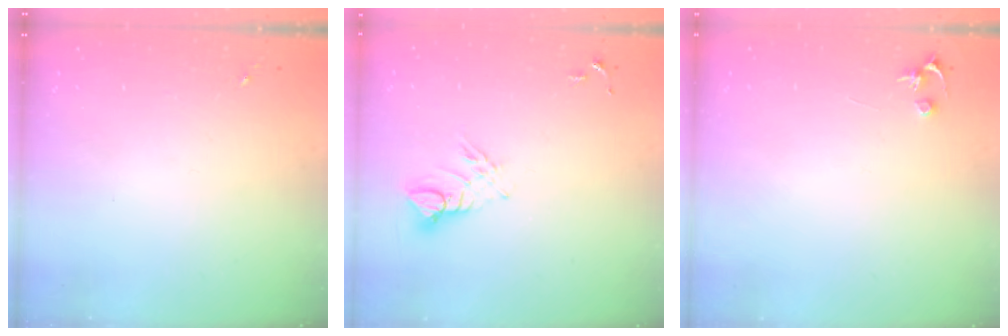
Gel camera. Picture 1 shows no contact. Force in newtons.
{"total": 6.5, "press": 6.5, "slide": 0.3}
{"total": 3.2, "press": 3.2, "slide": 0.3}